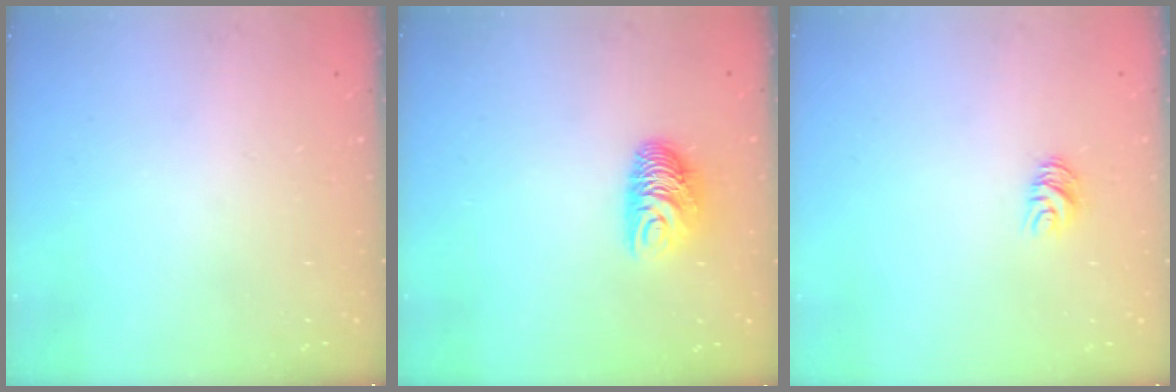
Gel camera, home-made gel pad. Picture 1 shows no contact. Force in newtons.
{"total": 8.4, "press": 8.4, "slide": 0.3}
{"total": 5.1, "press": 5.1, "slide": 0.3}